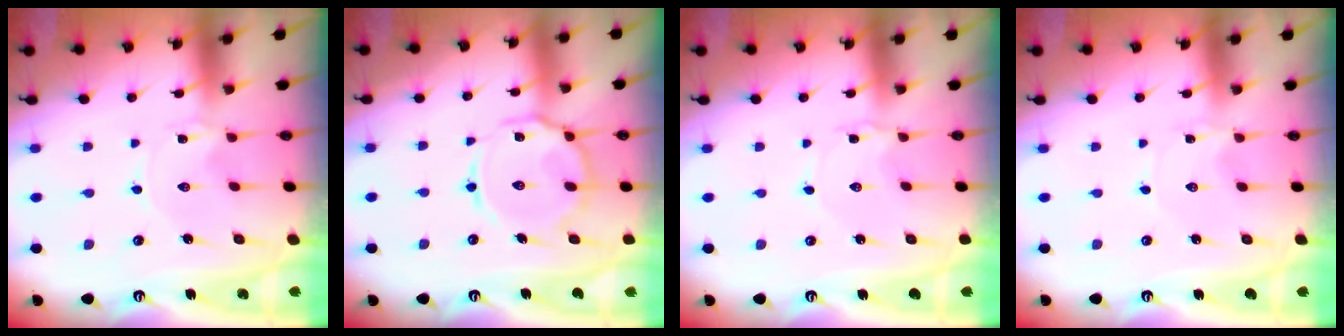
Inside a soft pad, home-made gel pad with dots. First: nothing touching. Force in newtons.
{"total": 13.4, "press": 13.3, "slide": 1.3}
{"total": 2.0, "press": 2.0, "slide": 0.4}
{"total": 0.0}